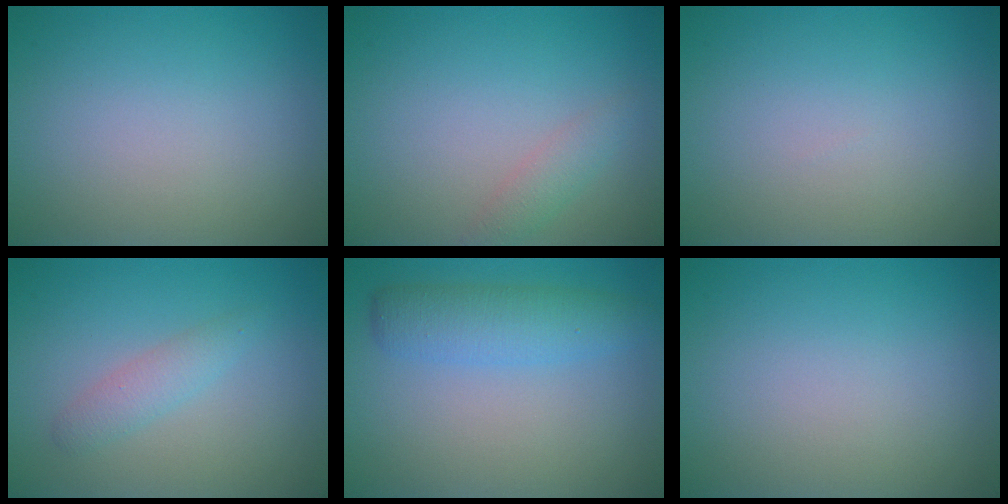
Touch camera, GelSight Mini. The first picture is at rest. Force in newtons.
{"total": 1.5, "press": 1.5, "slide": 0.0}
{"total": 0.0}
{"total": 1.8, "press": 1.8, "slide": 0.0}
{"total": 3.7, "press": 3.7, "slide": 0.1}
{"total": 0.0}